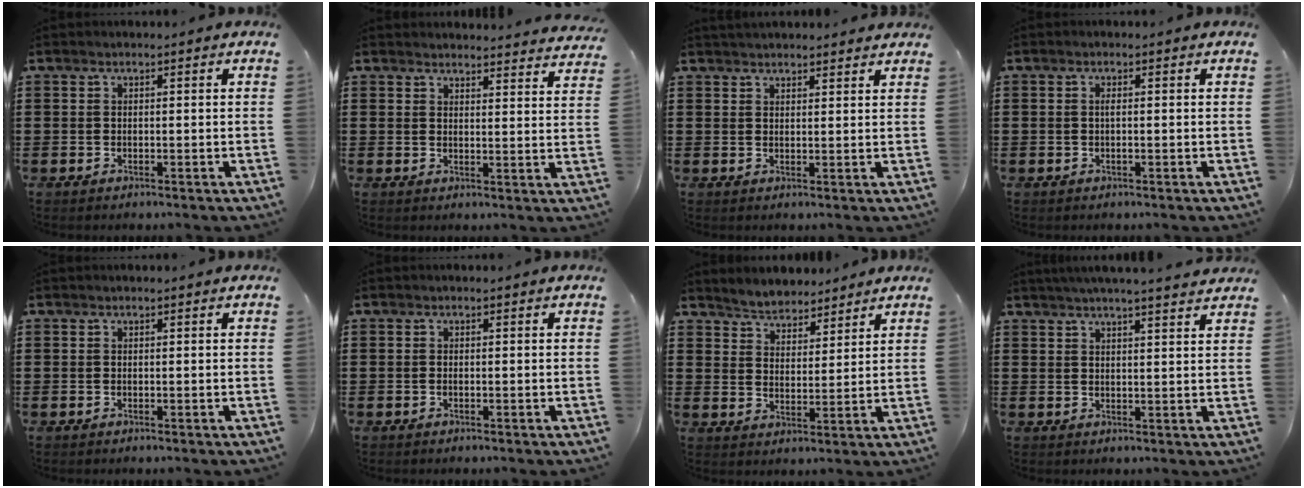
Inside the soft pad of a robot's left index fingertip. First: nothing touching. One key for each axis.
{"total": 3.3, "fx": 3.3, "fy": -0.1, "fz": 0.0, "tx": -0.003, "ty": -0.020, "tz": 0.060}
{"total": 2.1, "fx": 2.0, "fy": 0.2, "fz": 0.0, "tx": -0.006, "ty": -0.001, "tz": 0.040}
{"total": 0.7, "fx": 0.0, "fy": 0.2, "fz": 0.7, "tx": -0.016, "ty": -0.004, "tz": 0.001}
{"total": 0.0}
{"total": 0.0}
{"total": 4.1, "fx": 4.0, "fy": 0.8, "fz": -0.6, "tx": -0.008, "ty": -0.018, "tz": 0.073}
{"total": 3.4, "fx": 3.2, "fy": -0.6, "fz": 1.1, "tx": -0.032, "ty": -0.011, "tz": 0.056}